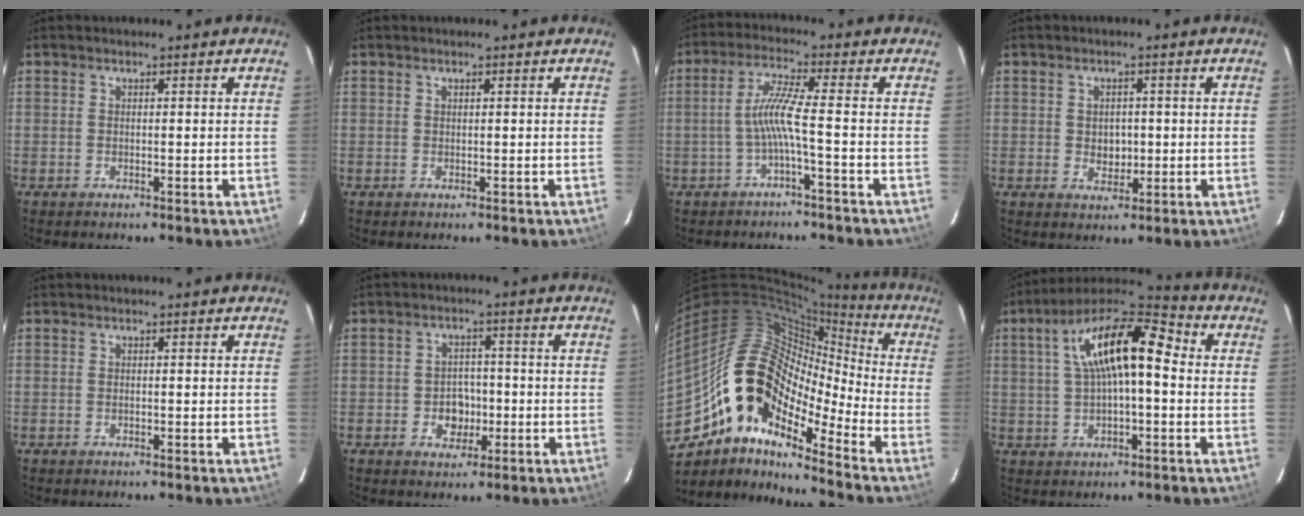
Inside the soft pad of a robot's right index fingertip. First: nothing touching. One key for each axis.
{"total": 0.0}
{"total": 5.5, "fx": -2.0, "fy": -1.1, "fz": 5.0, "tx": -0.115, "ty": 0.006, "tz": -0.037}
{"total": 3.4, "fx": -0.1, "fy": 2.9, "fz": 1.9, "tx": -0.028, "ty": 0.001, "tz": 0.002}
{"total": 0.0}
{"total": 4.6, "fx": -1.3, "fy": 3.9, "fz": 2.0, "tx": -0.040, "ty": 0.011, "tz": -0.011}
{"total": 17.2, "fx": -10.1, "fy": 8.8, "fz": 10.8, "tx": -0.184, "ty": 0.002, "tz": -0.206}
{"total": 15.4, "fx": 2.5, "fy": 6.0, "fz": 14.0, "tx": -0.251, "ty": 0.033, "tz": 0.033}